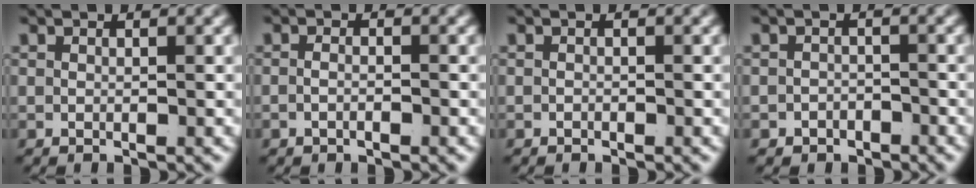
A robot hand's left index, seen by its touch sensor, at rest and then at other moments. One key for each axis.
{"total": 1.3, "fx": -0.9, "fy": 0.4, "fz": 0.8, "tx": -0.020, "ty": -0.006, "tz": -0.016}
{"total": 0.5, "fx": -0.4, "fy": -0.3, "fz": -0.1, "tx": -0.002, "ty": -0.009, "tz": -0.002}
{"total": 2.2, "fx": -1.8, "fy": 1.1, "fz": -0.2, "tx": 0.009, "ty": -0.013, "tz": -0.028}